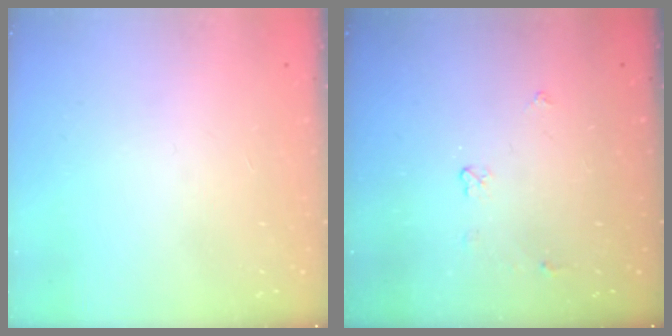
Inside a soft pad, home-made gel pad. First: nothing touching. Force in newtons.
{"total": 3.4, "press": 3.4, "slide": 0.6}